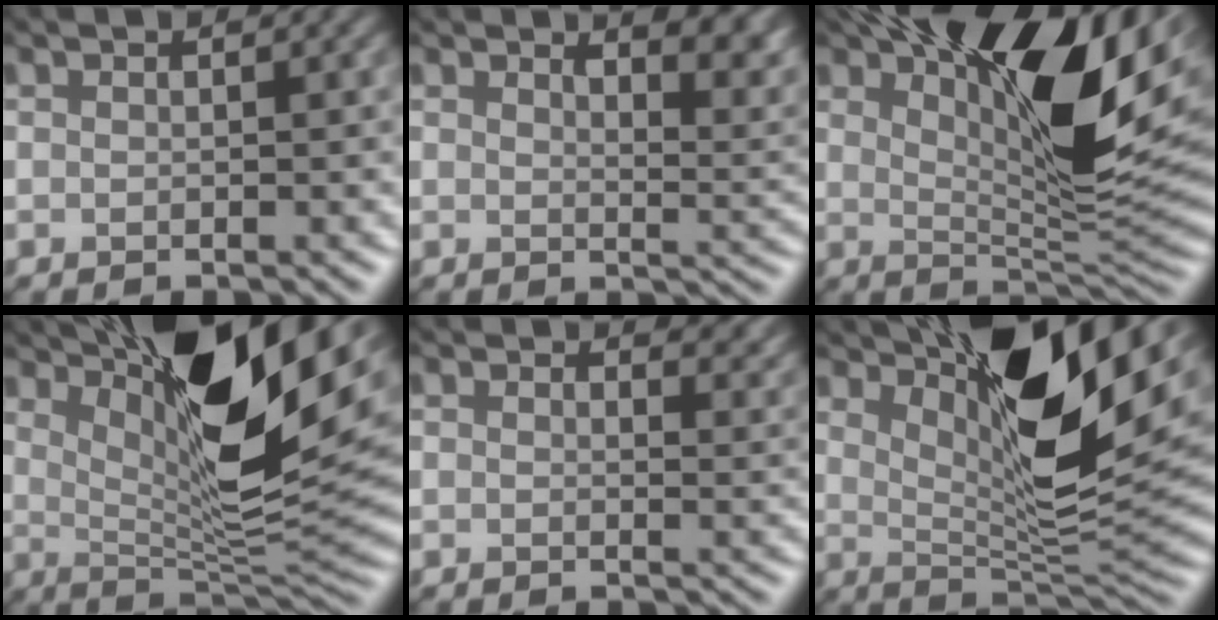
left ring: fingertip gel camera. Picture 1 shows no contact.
{"total": 6.2, "force": [4.0, 2.2, 4.1], "torque": [-0.038, 0.007, 0.054]}
{"total": 15.1, "force": [6.7, 5.3, 12.5], "torque": [-0.184, 0.014, 0.110]}
{"total": 11.9, "force": [6.4, 2.8, 9.7], "torque": [-0.151, -0.008, 0.117]}
{"total": 2.9, "force": [2.4, 1.1, 1.4], "torque": [-0.020, -0.006, 0.029]}
{"total": 10.7, "force": [5.7, 2.6, 8.7], "torque": [-0.137, -0.011, 0.105]}